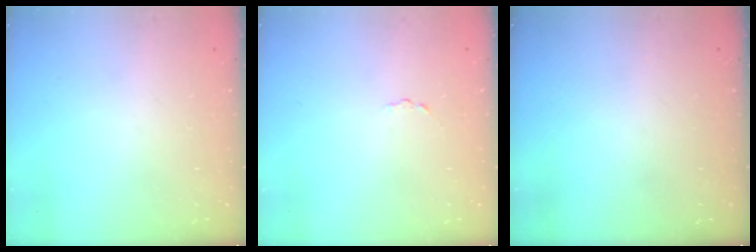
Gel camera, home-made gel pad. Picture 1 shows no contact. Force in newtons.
{"total": 1.6, "press": 1.6, "slide": 0.1}
{"total": 0.0}